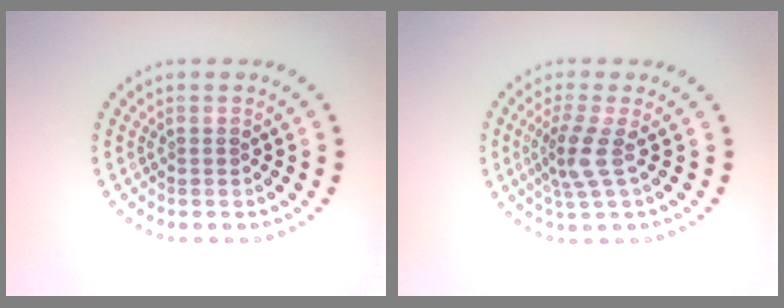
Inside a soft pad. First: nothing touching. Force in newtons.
{"total": 2.8, "press": 2.1, "slide": 1.8}